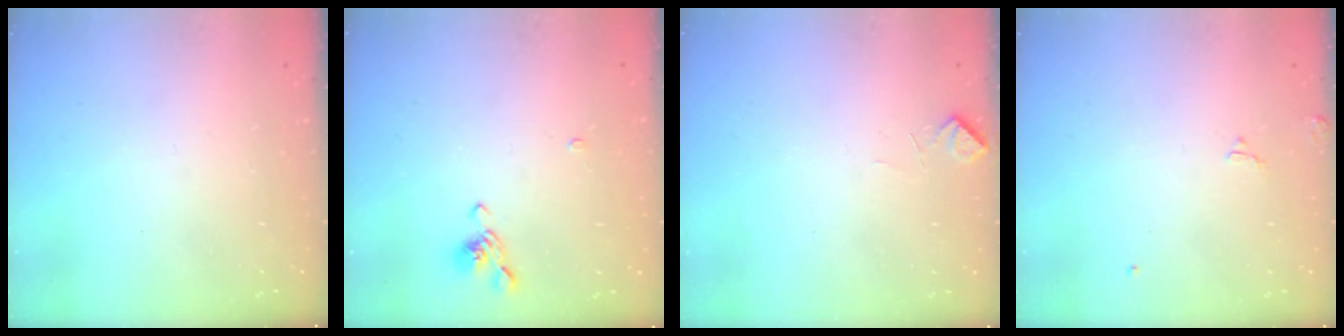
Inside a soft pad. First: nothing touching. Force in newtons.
{"total": 2.5, "press": 2.4, "slide": 0.7}
{"total": 2.2, "press": 2.0, "slide": 0.9}
{"total": 2.4, "press": 2.4, "slide": 0.4}